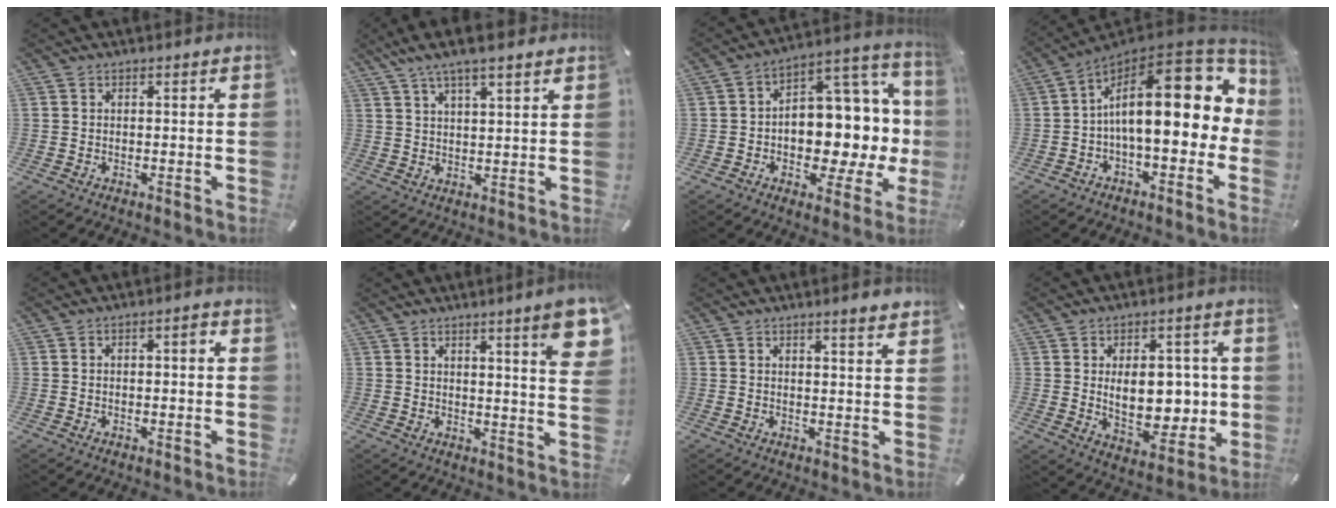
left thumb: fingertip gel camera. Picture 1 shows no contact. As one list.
[{"total": 6.7, "force": [5.2, 1.4, 4.0], "torque": [-0.089, -0.013, 0.095]}, {"total": 13.5, "force": [-0.4, 9.7, 9.4], "torque": [-0.090, -0.023, -0.002]}, {"total": 22.3, "force": [3.6, 9.8, 19.7], "torque": [-0.316, -0.040, 0.058]}, {"total": 2.2, "force": [0.1, 0.9, 2.0], "torque": [-0.032, 0.007, -0.003]}, {"total": 9.8, "force": [5.1, 0.9, 8.4], "torque": [-0.122, -0.032, 0.080]}, {"total": 2.5, "force": [2.1, -0.1, 1.3], "torque": [-0.020, -0.014, 0.036]}, {"total": 13.0, "force": [1.0, 8.4, 9.9], "torque": [-0.132, -0.006, 0.018]}]